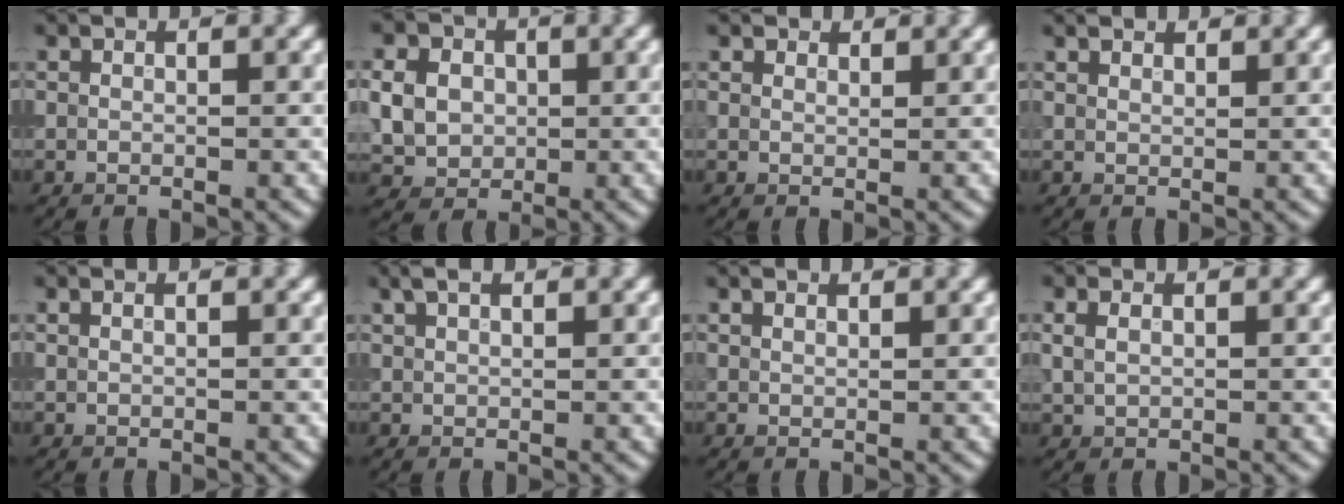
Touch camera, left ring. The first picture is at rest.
{"total": 5.2, "force": [0.8, 4.4, 2.7], "torque": [-0.058, 0.010, 0.010]}
{"total": 1.7, "force": [1.5, 0.8, 0.3], "torque": [-0.010, -0.008, 0.028]}
{"total": 2.3, "force": [2.1, 0.8, 0.8], "torque": [-0.020, 0.001, 0.033]}
{"total": 0.8, "force": [0.4, 0.4, 0.5], "torque": [-0.005, -0.001, 0.001]}
{"total": 2.1, "force": [1.5, 0.6, 1.4], "torque": [-0.022, 0.005, 0.027]}
{"total": 1.4, "force": [1.2, 0.4, 0.6], "torque": [-0.008, 0.000, 0.010]}
{"total": 1.5, "force": [0.6, 1.0, 1.0], "torque": [-0.023, 0.001, 0.017]}